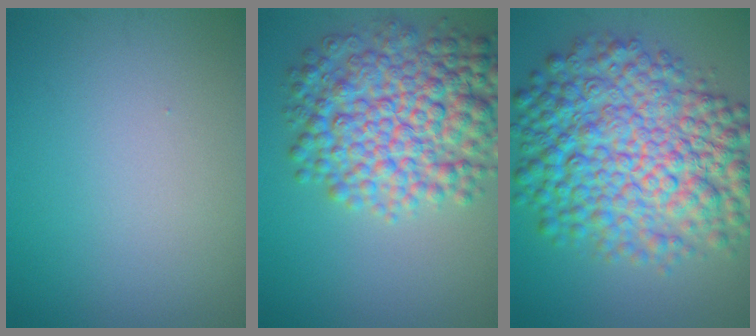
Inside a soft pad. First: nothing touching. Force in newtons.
{"total": 9.1, "press": 9.1, "slide": 0.0}
{"total": 11.8, "press": 11.8, "slide": 0.0}